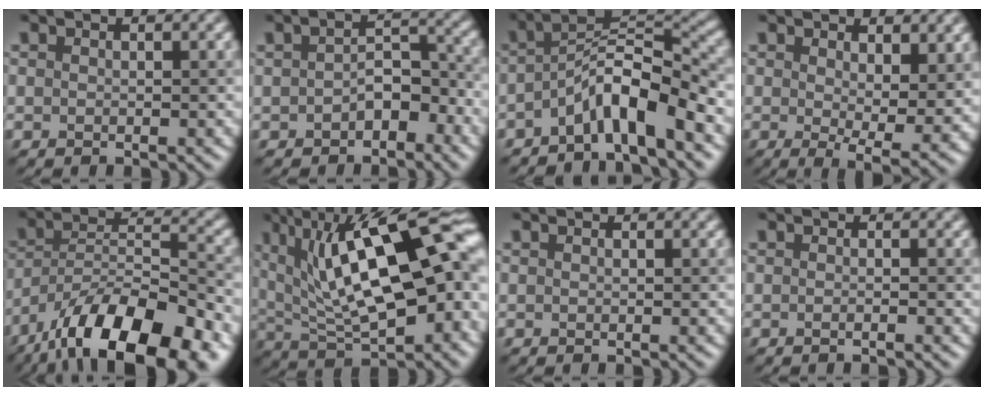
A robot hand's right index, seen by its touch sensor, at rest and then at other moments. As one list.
[{"total": 3.4, "force": [-1.4, 2.0, 2.4], "torque": [-0.040, 0.009, -0.023]}, {"total": 6.7, "force": [-3.2, 1.7, 5.6], "torque": [-0.092, 0.014, -0.068]}, {"total": 6.2, "force": [1.0, 2.2, 5.7], "torque": [-0.092, -0.025, 0.024]}, {"total": 14.4, "force": [-9.7, 5.0, 9.5], "torque": [-0.165, 0.013, -0.169]}, {"total": 17.4, "force": [4.7, 7.5, 15.0], "torque": [-0.228, 0.006, 0.078]}, {"total": 0.0}, {"total": 0.9, "force": [-0.2, 0.3, 0.9], "torque": [-0.012, -0.006, -0.011]}]